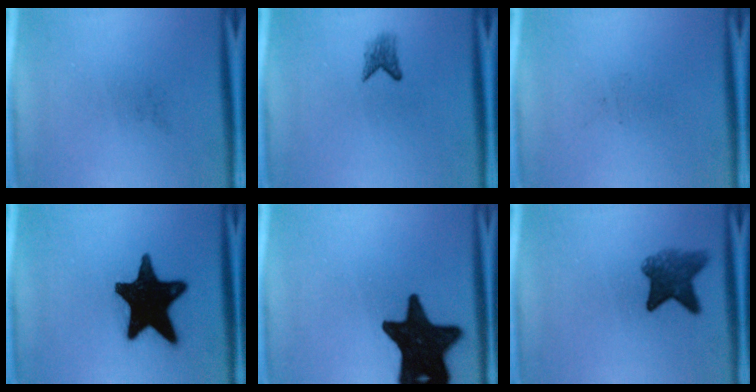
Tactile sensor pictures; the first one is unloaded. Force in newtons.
{"total": 1.8}
{"total": 0.0}
{"total": 19.4}
{"total": 18.9}
{"total": 5.9}